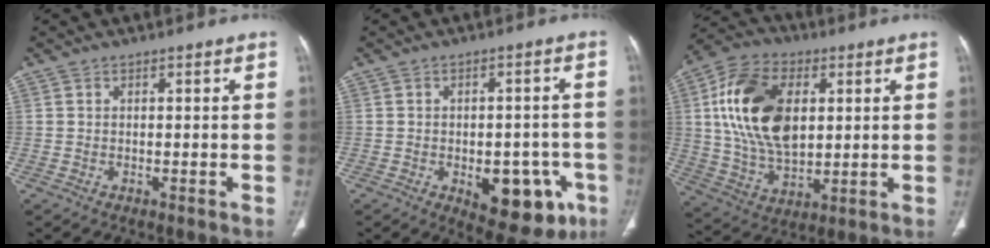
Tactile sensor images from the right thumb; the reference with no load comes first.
{"total": 13.7, "force": [-5.1, 7.3, 10.4], "torque": [-0.094, 0.019, -0.051]}
{"total": 19.5, "force": [4.1, 11.9, 14.9], "torque": [-0.256, -0.002, 0.078]}